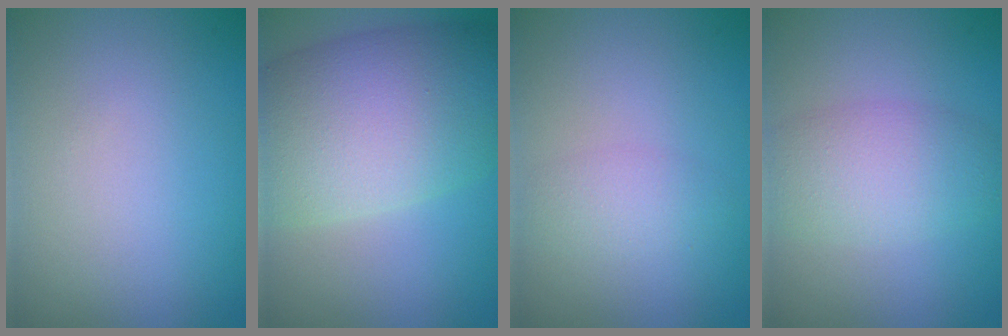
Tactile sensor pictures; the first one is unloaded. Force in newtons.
{"total": 11.8, "press": 11.8, "slide": 0.3}
{"total": 1.8, "press": 1.8, "slide": 0.0}
{"total": 4.3, "press": 4.3, "slide": 0.1}